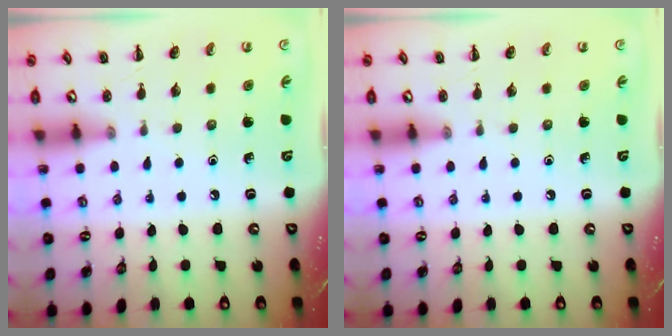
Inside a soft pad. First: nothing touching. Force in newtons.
{"total": 0.0}